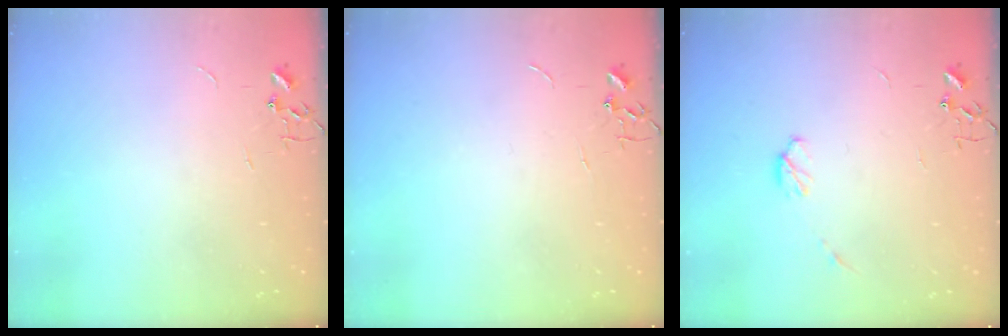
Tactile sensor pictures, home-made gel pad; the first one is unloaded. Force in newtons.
{"total": 0.0}
{"total": 4.3, "press": 4.3, "slide": 0.7}